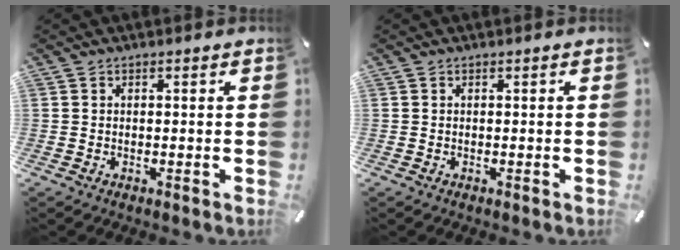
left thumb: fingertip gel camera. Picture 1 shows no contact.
{"total": 0.0}